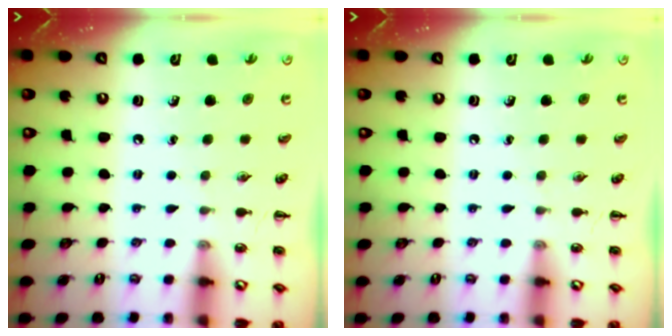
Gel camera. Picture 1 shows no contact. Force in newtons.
{"total": 0.0}